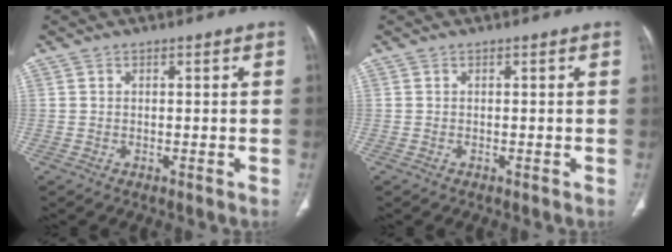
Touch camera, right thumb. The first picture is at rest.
{"total": 0.0}